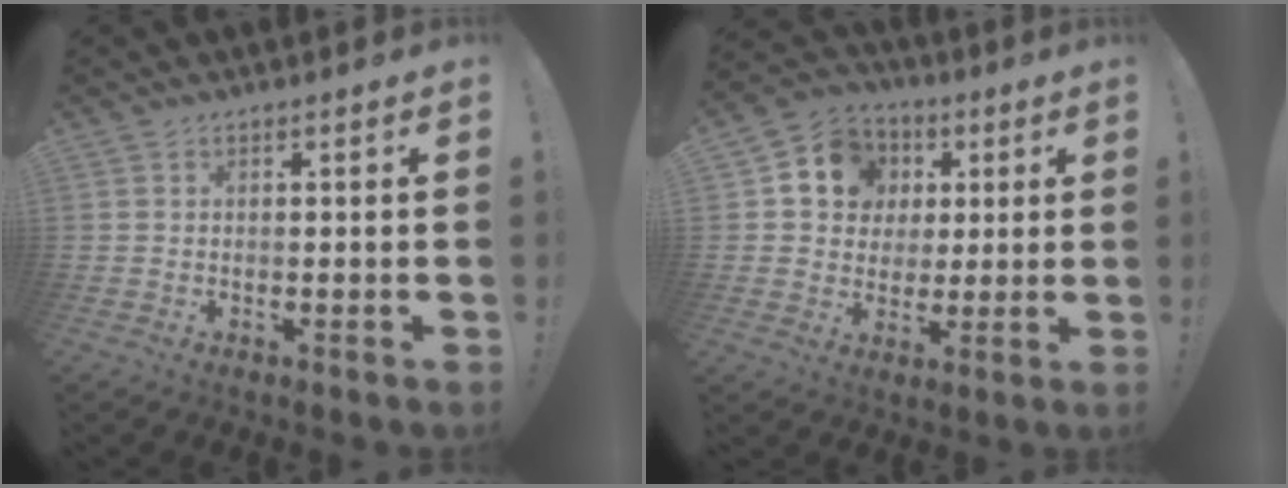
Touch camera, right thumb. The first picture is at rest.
{"total": 11.8, "force": [3.3, 10.5, 4.3], "torque": [-0.058, -0.007, 0.068]}